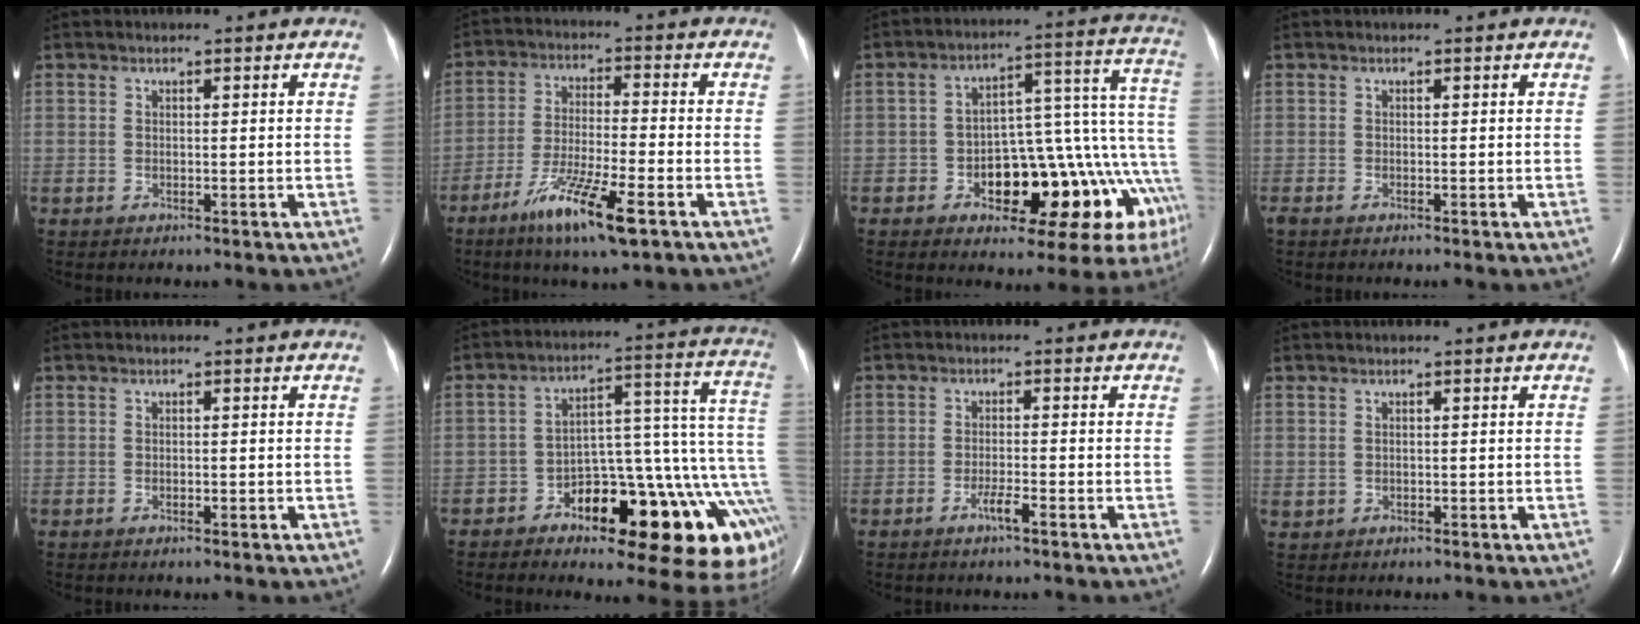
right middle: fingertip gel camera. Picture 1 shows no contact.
{"total": 10.8, "force": [-6.2, 0.8, 8.8], "torque": [-0.171, -0.026, -0.110]}
{"total": 20.3, "force": [-7.7, 6.3, 17.7], "torque": [-0.141, 0.048, -0.091]}
{"total": 0.6, "force": [-0.5, 0.0, 0.3], "torque": [-0.010, -0.002, -0.012]}
{"total": 0.7, "force": [-0.4, 0.2, 0.6], "torque": [-0.015, -0.001, -0.004]}
{"total": 21.0, "force": [-8.7, 6.6, 18.0], "torque": [-0.125, 0.068, -0.115]}
{"total": 2.4, "force": [-1.5, 0.0, 1.9], "torque": [-0.039, -0.002, -0.029]}
{"total": 0.7, "force": [0.0, 0.7, 0.3], "torque": [-0.009, 0.001, 0.006]}